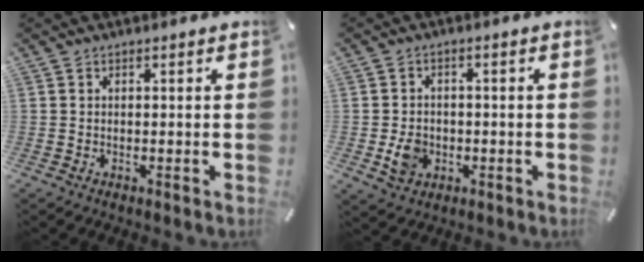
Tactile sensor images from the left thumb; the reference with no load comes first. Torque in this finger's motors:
{"motor_torque": [0.87, 1.16, 0.58, 0.13, 0.01]}